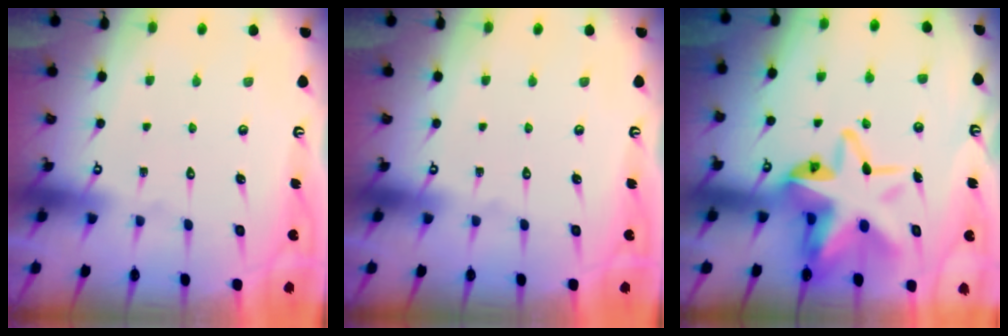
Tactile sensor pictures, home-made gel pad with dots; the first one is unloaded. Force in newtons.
{"total": 0.0}
{"total": 15.6, "press": 15.4, "slide": 2.7}